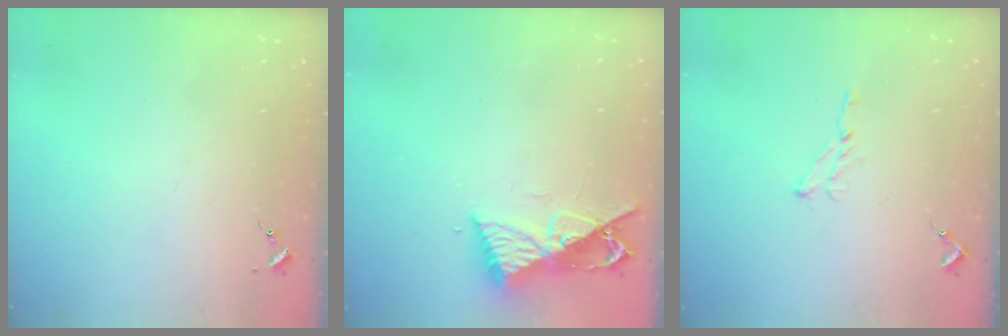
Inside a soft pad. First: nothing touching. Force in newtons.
{"total": 9.4, "press": 9.3, "slide": 1.4}
{"total": 5.8, "press": 5.8, "slide": 0.6}